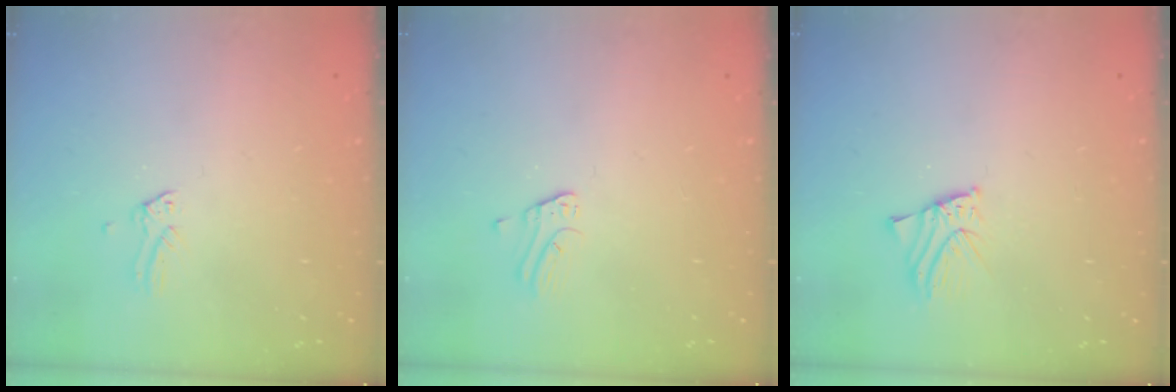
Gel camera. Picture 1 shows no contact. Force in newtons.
{"total": 1.3, "press": 1.3, "slide": 0.1}
{"total": 2.4, "press": 2.4, "slide": 0.2}